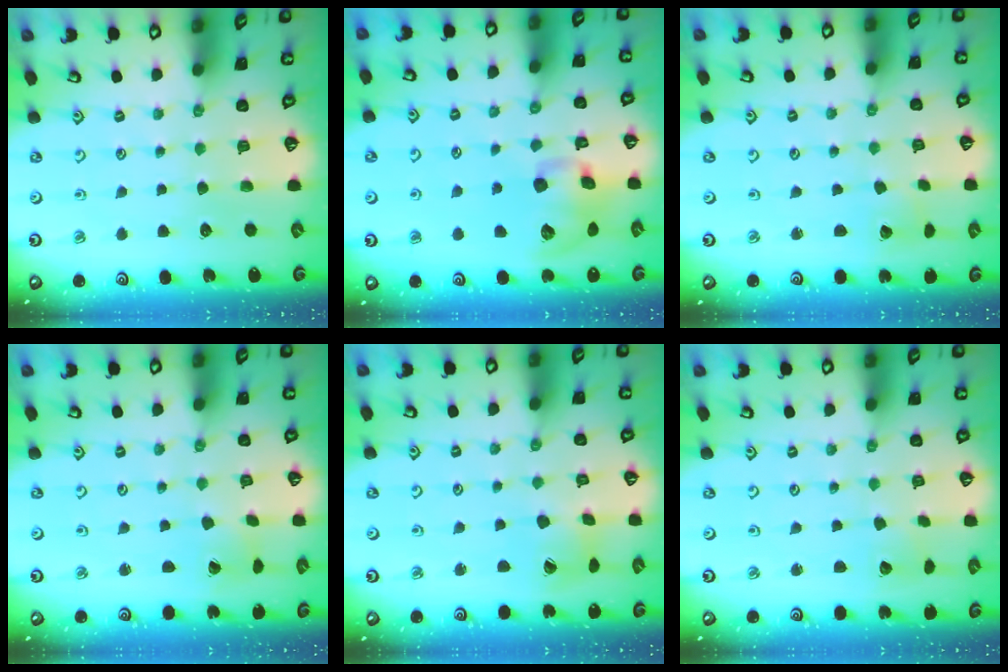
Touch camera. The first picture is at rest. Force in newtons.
{"total": 12.7, "press": 12.6, "slide": 1.8}
{"total": 2.7, "press": 2.7, "slide": 0.2}
{"total": 1.2, "press": 1.2, "slide": 0.2}
{"total": 5.9, "press": 5.8, "slide": 0.7}
{"total": 3.7, "press": 3.7, "slide": 0.3}